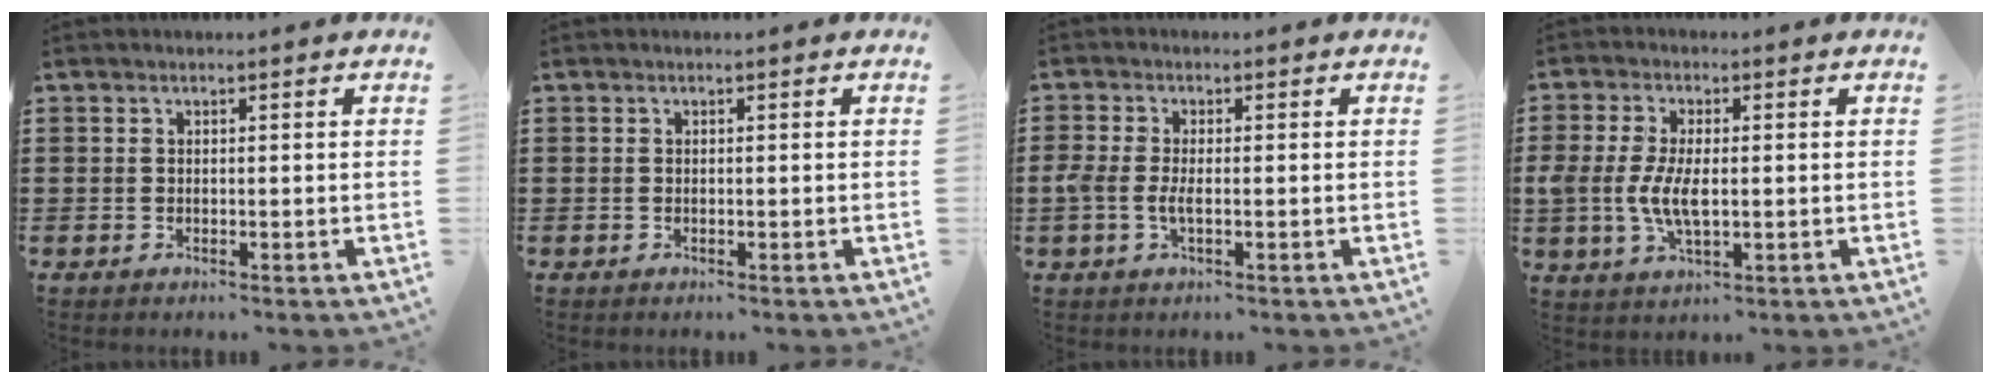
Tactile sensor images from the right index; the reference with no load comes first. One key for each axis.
{"total": 0.0}
{"total": 2.9, "fx": -0.7, "fy": 1.0, "fz": 2.7, "tx": -0.062, "ty": -0.002, "tz": -0.017}
{"total": 6.6, "fx": -0.4, "fy": 2.9, "fz": 5.9, "tx": -0.133, "ty": -0.005, "tz": -0.013}